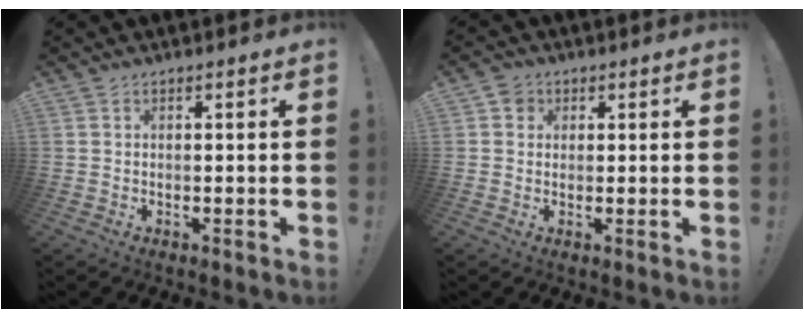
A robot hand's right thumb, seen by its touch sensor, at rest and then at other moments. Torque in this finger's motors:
{"motor_torque": [-0.01, 0.16, 0.10, -0.13, 0.01]}